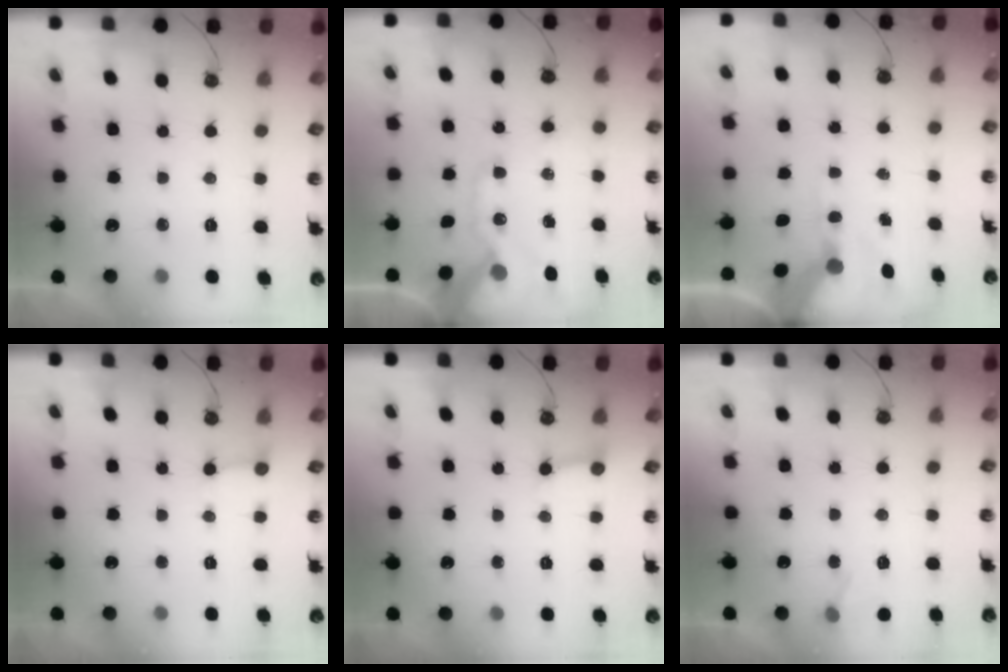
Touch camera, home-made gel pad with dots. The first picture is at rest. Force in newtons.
{"total": 16.2, "press": 16.0, "slide": 2.3}
{"total": 10.7, "press": 10.6, "slide": 1.4}
{"total": 2.4, "press": 2.4, "slide": 0.1}
{"total": 2.7, "press": 2.7, "slide": 0.1}
{"total": 5.3, "press": 5.2, "slide": 0.5}